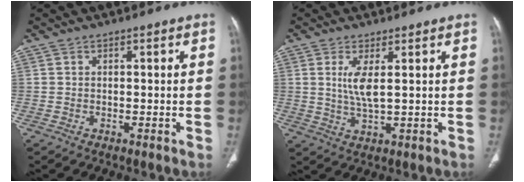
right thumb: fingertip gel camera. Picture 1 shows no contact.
{"total": 4.8, "force": [1.3, 1.0, 4.5], "torque": [-0.104, -0.018, 0.032]}